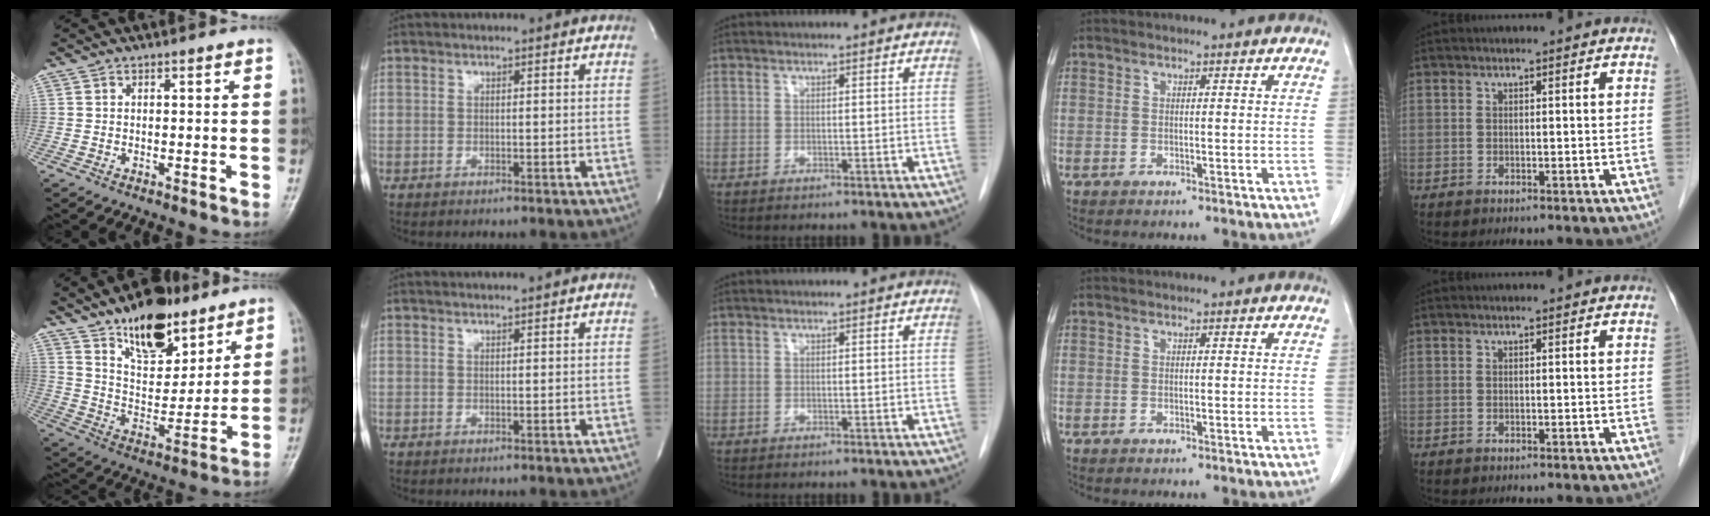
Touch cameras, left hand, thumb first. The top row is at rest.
{"thumb": {"total": 16.0, "force": [10.8, 7.5, 9.2], "torque": [-0.100, -0.067, 0.185]}, "index": {"total": 2.6, "force": [2.4, -0.5, 0.8], "torque": [-0.016, 0.006, 0.030]}}